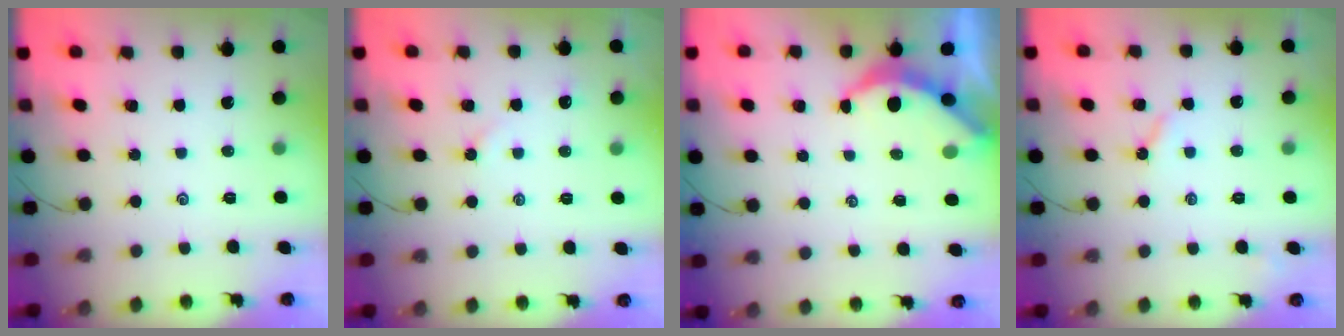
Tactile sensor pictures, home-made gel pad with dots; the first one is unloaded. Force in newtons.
{"total": 3.6, "press": 3.6, "slide": 0.6}
{"total": 4.9, "press": 4.9, "slide": 0.4}
{"total": 2.8, "press": 2.8, "slide": 0.5}